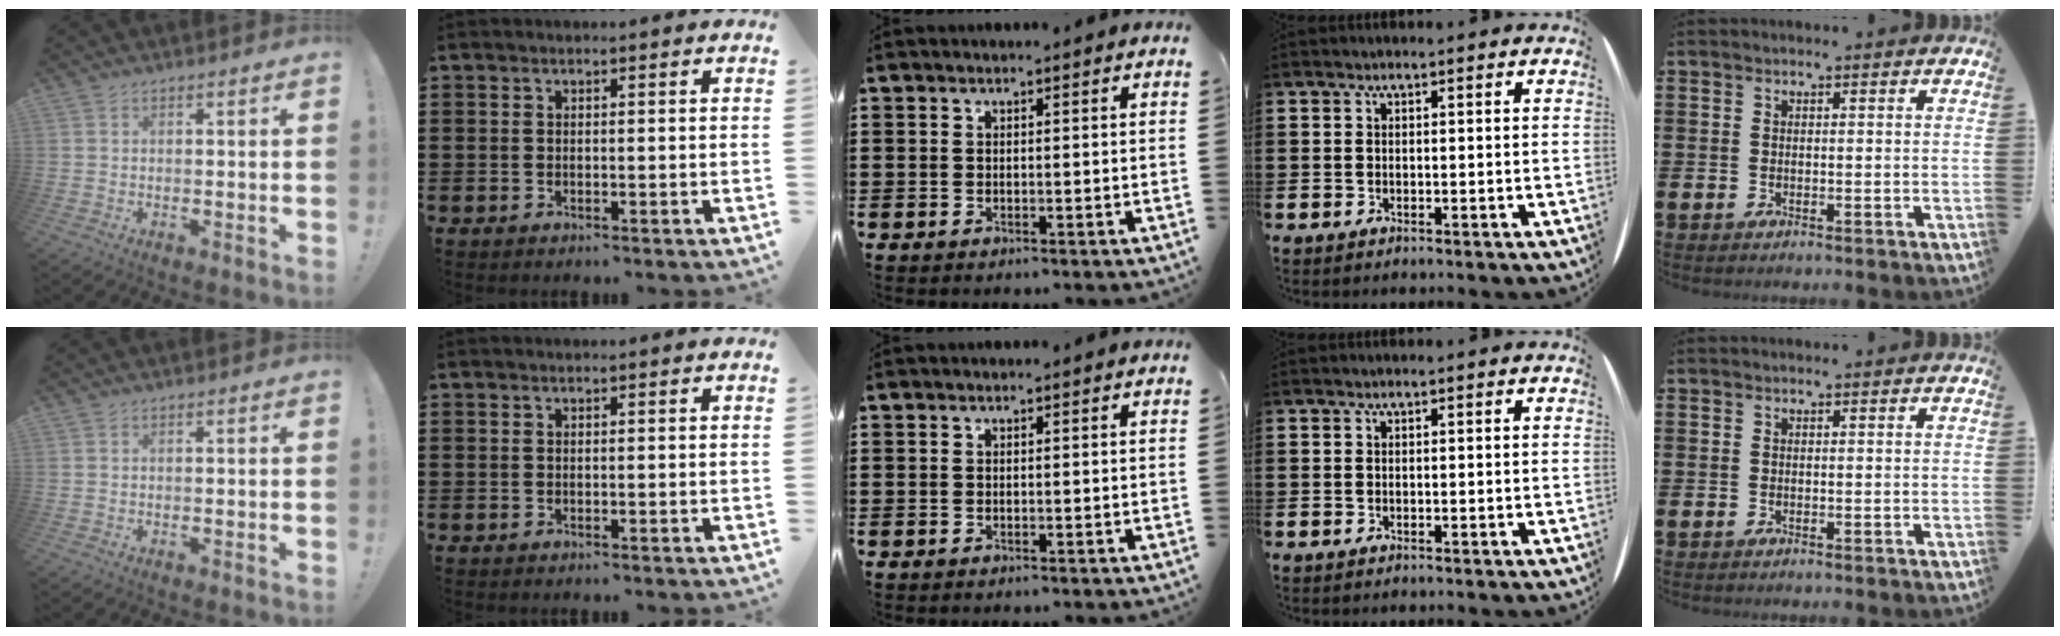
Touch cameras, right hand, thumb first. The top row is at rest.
{}